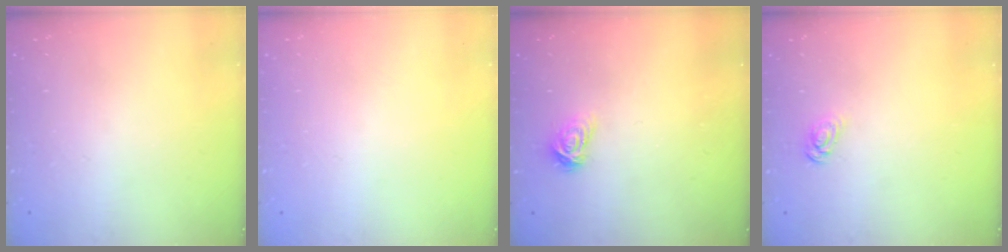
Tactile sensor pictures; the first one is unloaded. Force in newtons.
{"total": 0.0}
{"total": 3.3, "press": 3.3, "slide": 0.3}
{"total": 3.6, "press": 3.6, "slide": 0.4}